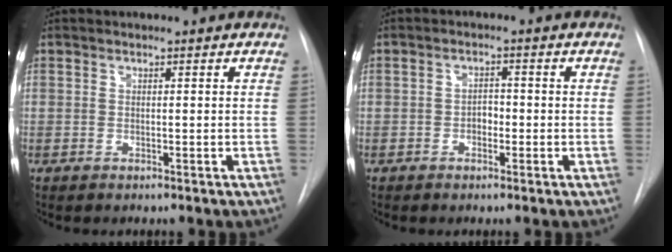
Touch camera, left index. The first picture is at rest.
{"total": 2.3, "force": [-1.5, 1.3, 1.2], "torque": [-0.013, 0.002, -0.024]}